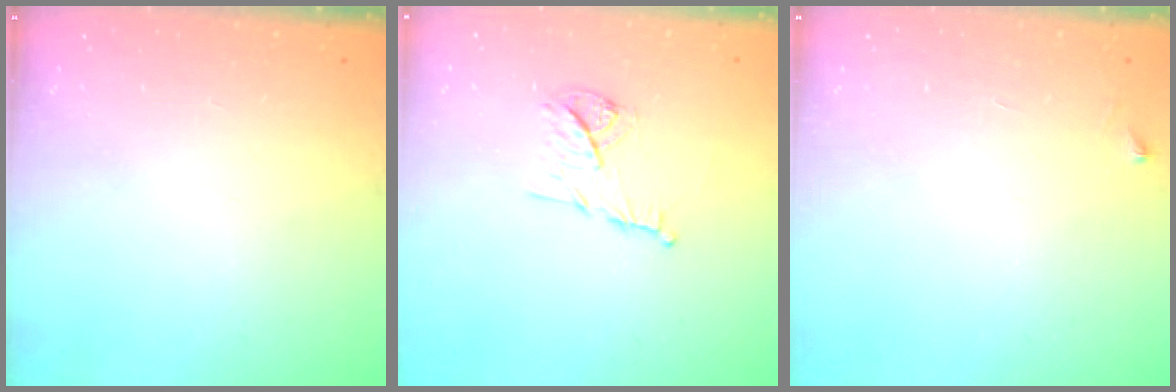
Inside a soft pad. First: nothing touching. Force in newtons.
{"total": 8.6, "press": 8.6, "slide": 0.7}
{"total": 2.5, "press": 2.5, "slide": 0.3}